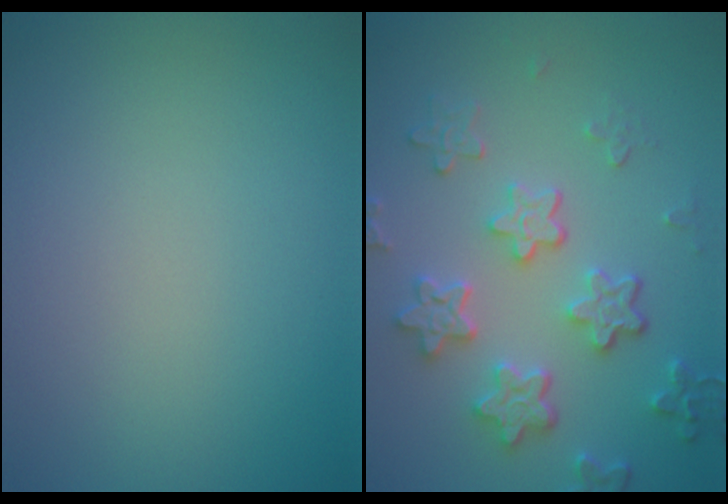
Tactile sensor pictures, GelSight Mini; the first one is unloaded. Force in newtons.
{"total": 4.7, "press": 4.1, "slide": 2.3}